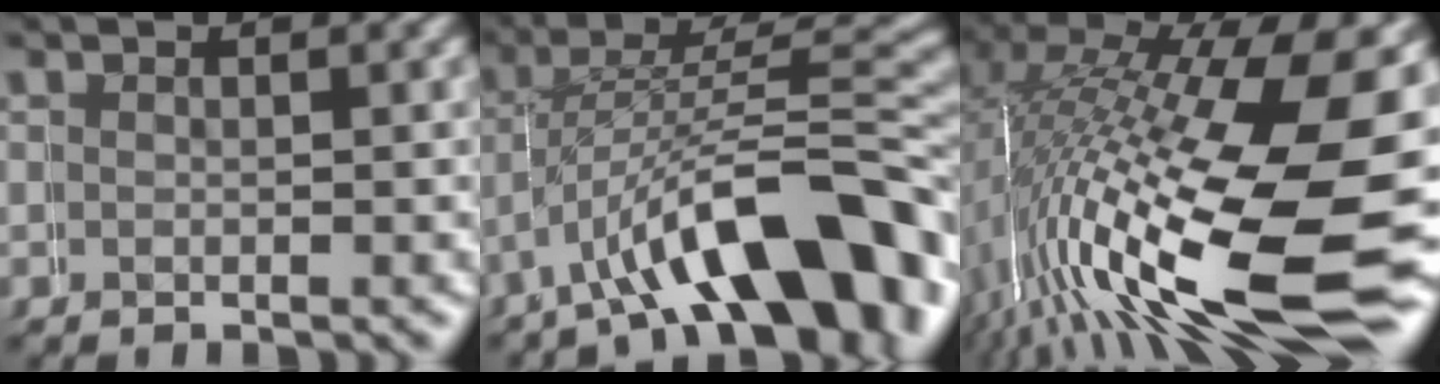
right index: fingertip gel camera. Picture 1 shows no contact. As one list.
[{"total": 9.8, "force": [-4.8, 3.6, 7.7], "torque": [-0.140, -0.015, -0.059]}, {"total": 15.7, "force": [-2.6, 6.2, 14.2], "torque": [-0.231, -0.023, -0.017]}]